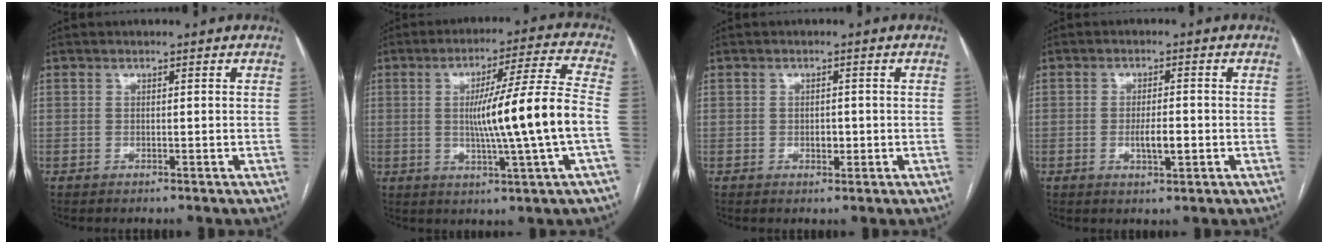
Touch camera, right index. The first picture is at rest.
{"total": 14.1, "force": [-1.4, -1.6, 13.9], "torque": [-0.227, -0.001, -0.022]}
{"total": 1.7, "force": [-0.4, 1.0, 1.3], "torque": [-0.020, 0.002, -0.003]}
{"total": 3.8, "force": [-0.9, 0.8, 3.6], "torque": [-0.064, -0.002, -0.013]}